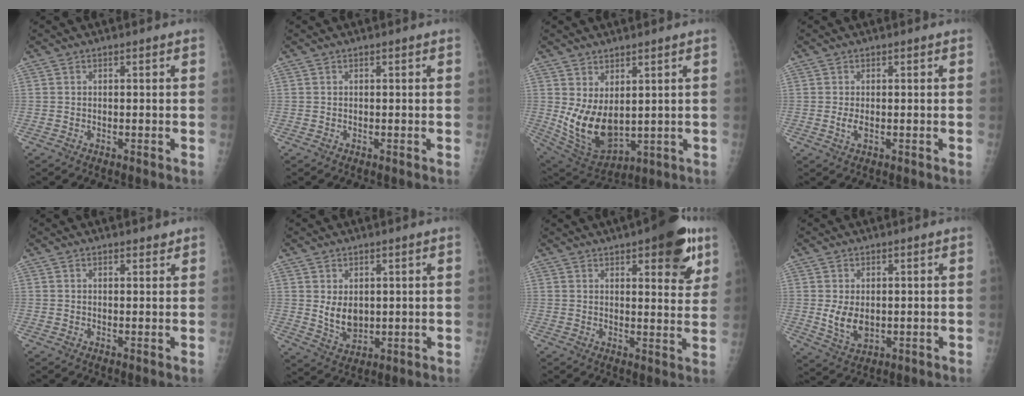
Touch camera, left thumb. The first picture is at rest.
{"total": 0.0}
{"total": 11.5, "force": [1.8, 6.5, 9.3], "torque": [-0.153, -0.031, 0.058]}
{"total": 2.0, "force": [0.0, 0.8, 1.9], "torque": [-0.041, -0.004, 0.001]}
{"total": 1.7, "force": [1.4, 0.7, 0.8], "torque": [-0.005, -0.007, 0.018]}
{"total": 5.9, "force": [1.2, 4.0, 4.2], "torque": [-0.054, -0.019, 0.037]}
{"total": 13.3, "force": [7.1, 4.5, 10.2], "torque": [-0.094, -0.029, 0.089]}
{"total": 5.6, "force": [0.2, 3.7, 4.2], "torque": [-0.065, -0.015, 0.018]}